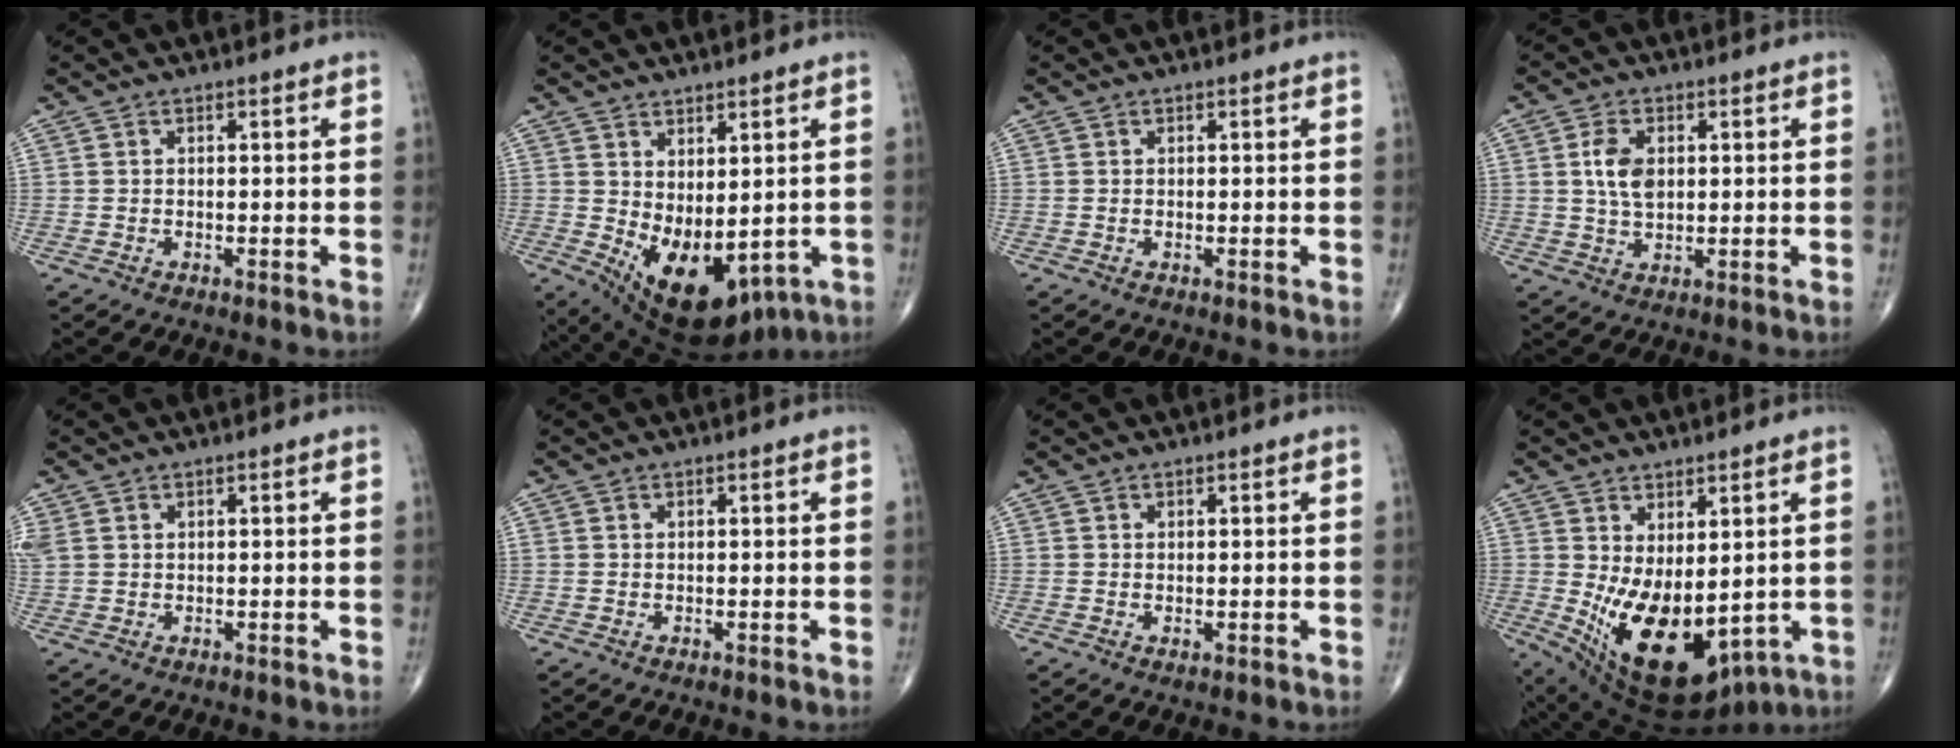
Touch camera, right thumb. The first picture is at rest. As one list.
[{"total": 14.4, "force": [-2.0, 7.6, 12.1], "torque": [-0.180, -0.019, 0.002]}, {"total": 0.0}, {"total": 6.0, "force": [1.1, 3.7, 4.5], "torque": [-0.083, -0.006, 0.019]}, {"total": 2.8, "force": [1.0, 2.2, 1.5], "torque": [-0.056, 0.013, 0.030]}, {"total": 0.0}, {"total": 0.6, "force": [0.0, 0.3, 0.5], "torque": [-0.010, -0.003, 0.002]}, {"total": 17.1, "force": [-1.6, 9.1, 14.4], "torque": [-0.228, -0.026, 0.013]}]